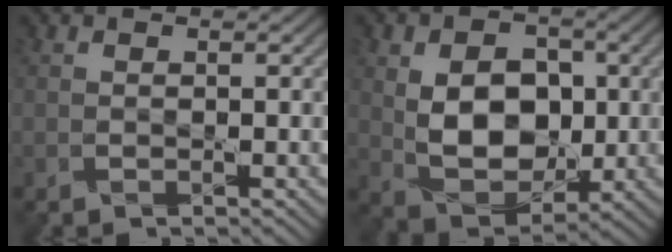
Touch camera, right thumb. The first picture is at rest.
{"total": 9.4, "force": [0.4, 6.7, 6.6], "torque": [-0.130, -0.006, 0.003]}